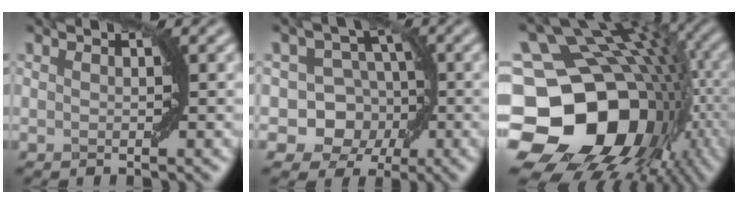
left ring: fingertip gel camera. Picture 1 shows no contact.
{"total": 7.7, "force": [-1.6, 7.1, 2.5], "torque": [-0.021, 0.028, -0.052]}
{"total": 20.1, "force": [-3.5, 16.0, 11.7], "torque": [-0.204, -0.031, -0.031]}